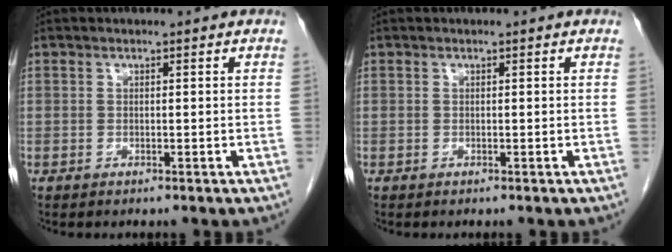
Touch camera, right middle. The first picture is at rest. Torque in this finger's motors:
{"motor_torque": [0.08, 0.02, -0.02, -0.01]}